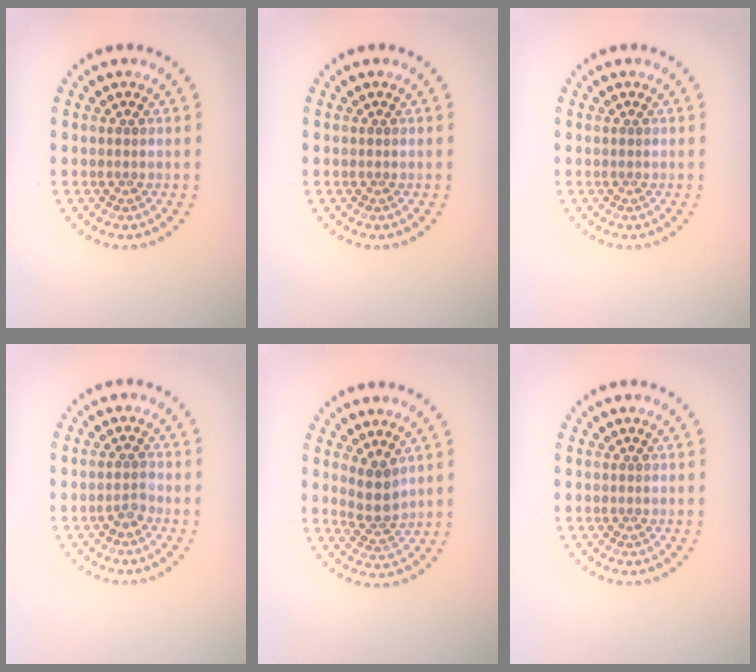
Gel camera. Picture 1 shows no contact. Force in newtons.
{"total": 0.0}
{"total": 0.0}
{"total": 1.0, "press": 0.9, "slide": 0.6}
{"total": 2.5, "press": 2.1, "slide": 1.4}
{"total": 0.0}